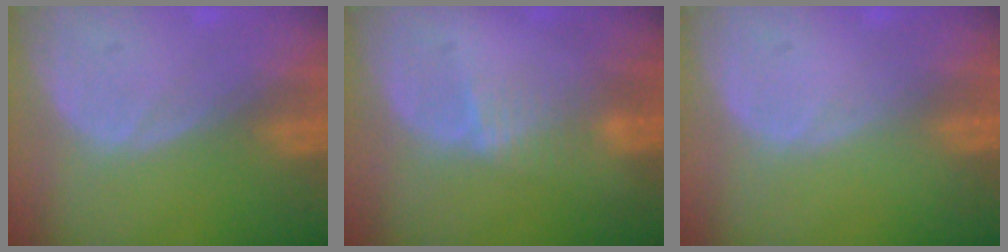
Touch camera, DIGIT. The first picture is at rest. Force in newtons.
{"total": 2.4, "press": 2.4, "slide": 0.2}
{"total": 0.0}